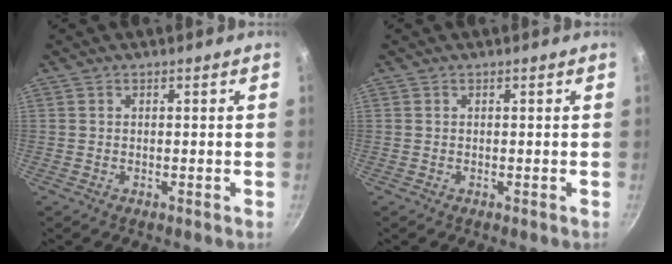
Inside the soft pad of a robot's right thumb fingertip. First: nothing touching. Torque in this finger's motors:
{"motor_torque": [-0.11, 0.08, 0.13, -0.05, 0.00]}